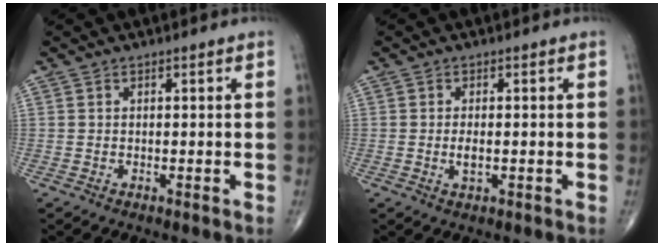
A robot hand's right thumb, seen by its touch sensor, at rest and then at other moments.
{"total": 2.2, "force": [-0.3, 1.0, 2.0], "torque": [-0.037, -0.001, -0.004]}